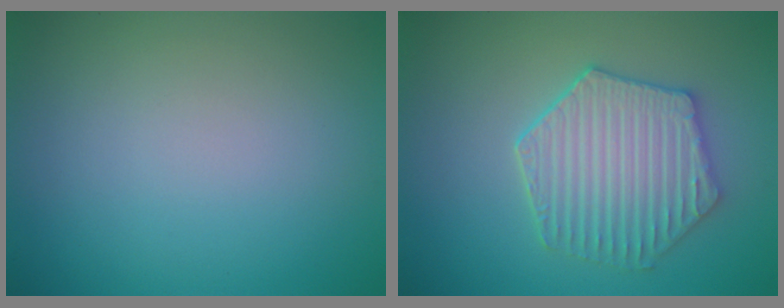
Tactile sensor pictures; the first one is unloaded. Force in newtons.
{"total": 5.4, "press": 4.6, "slide": 2.8}